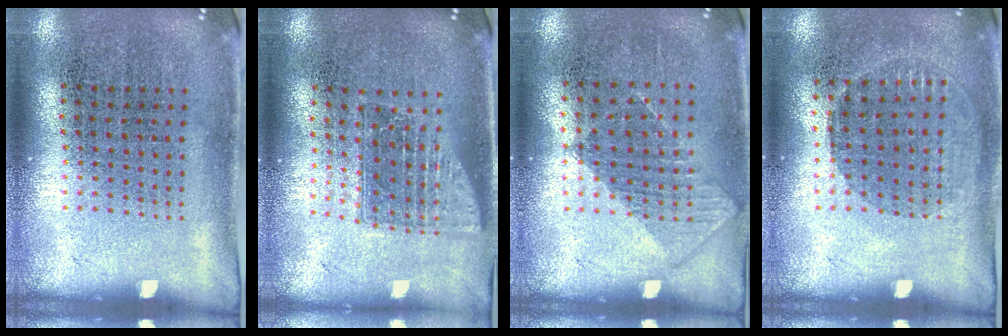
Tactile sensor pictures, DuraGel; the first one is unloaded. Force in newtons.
{"total": 1.5, "press": 1.2, "slide": 1.0}
{"total": 0.8, "press": 0.8, "slide": 0.3}
{"total": 0.8, "press": 0.8, "slide": 0.4}